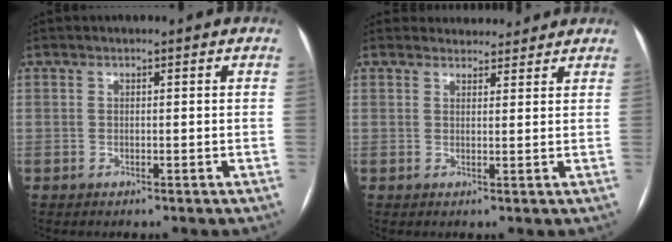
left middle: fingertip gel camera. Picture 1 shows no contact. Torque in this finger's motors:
{"motor_torque": [0.08, -0.21, -0.04, -0.03]}